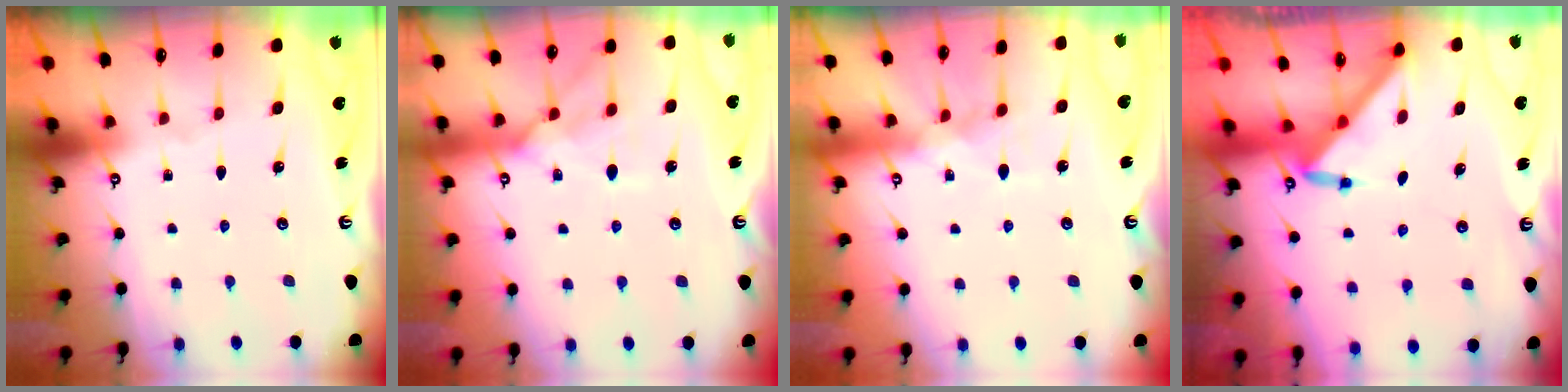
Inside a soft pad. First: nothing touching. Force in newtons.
{"total": 12.9, "press": 12.9, "slide": 1.0}
{"total": 9.1, "press": 9.1, "slide": 0.8}
{"total": 3.3, "press": 3.3, "slide": 0.2}